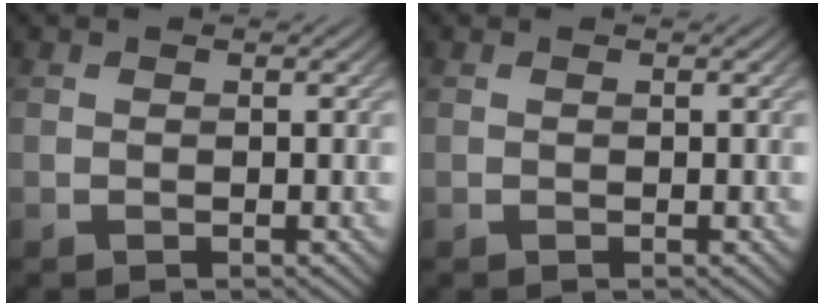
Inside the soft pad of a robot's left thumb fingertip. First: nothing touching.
{"total": 0.0}